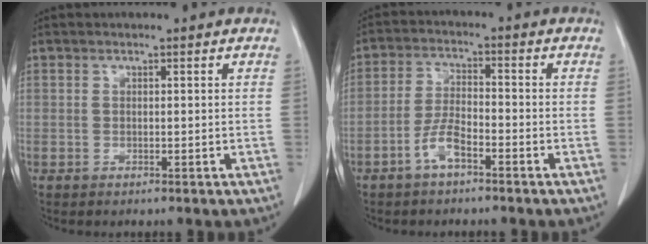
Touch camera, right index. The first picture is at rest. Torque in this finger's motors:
{"motor_torque": [0.51, -0.45, 0.13, 0.09]}